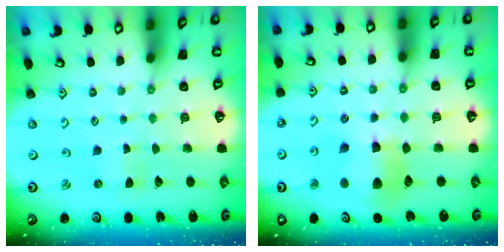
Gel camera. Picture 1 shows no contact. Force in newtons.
{"total": 11.4, "press": 11.3, "slide": 1.5}